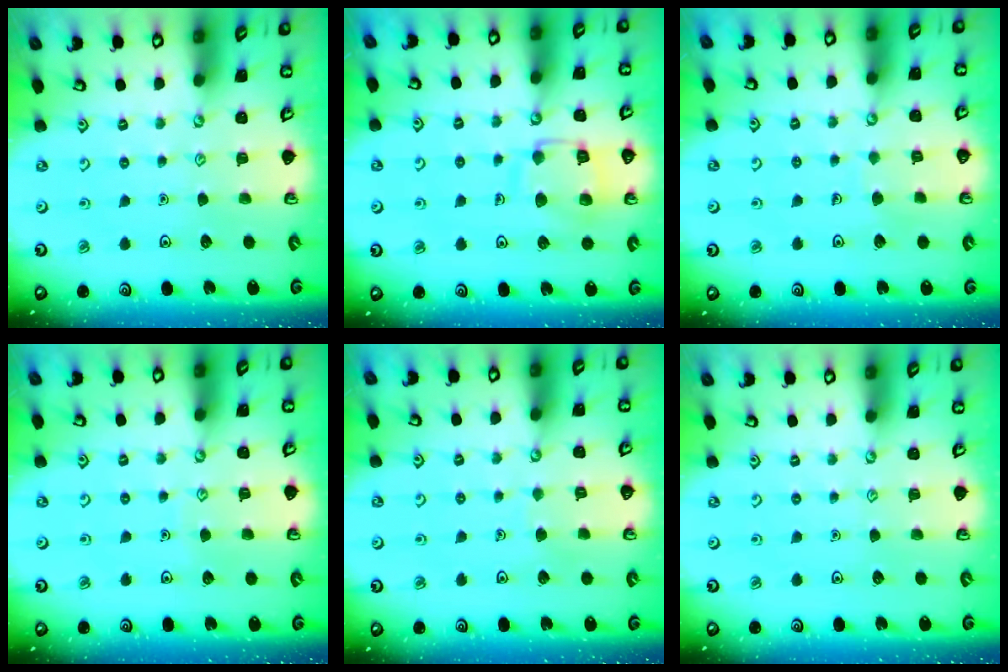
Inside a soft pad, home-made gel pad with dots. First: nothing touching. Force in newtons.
{"total": 11.9, "press": 11.8, "slide": 1.3}
{"total": 3.5, "press": 3.5, "slide": 0.2}
{"total": 3.4, "press": 3.4, "slide": 0.3}
{"total": 2.4, "press": 2.4, "slide": 0.2}
{"total": 0.0}